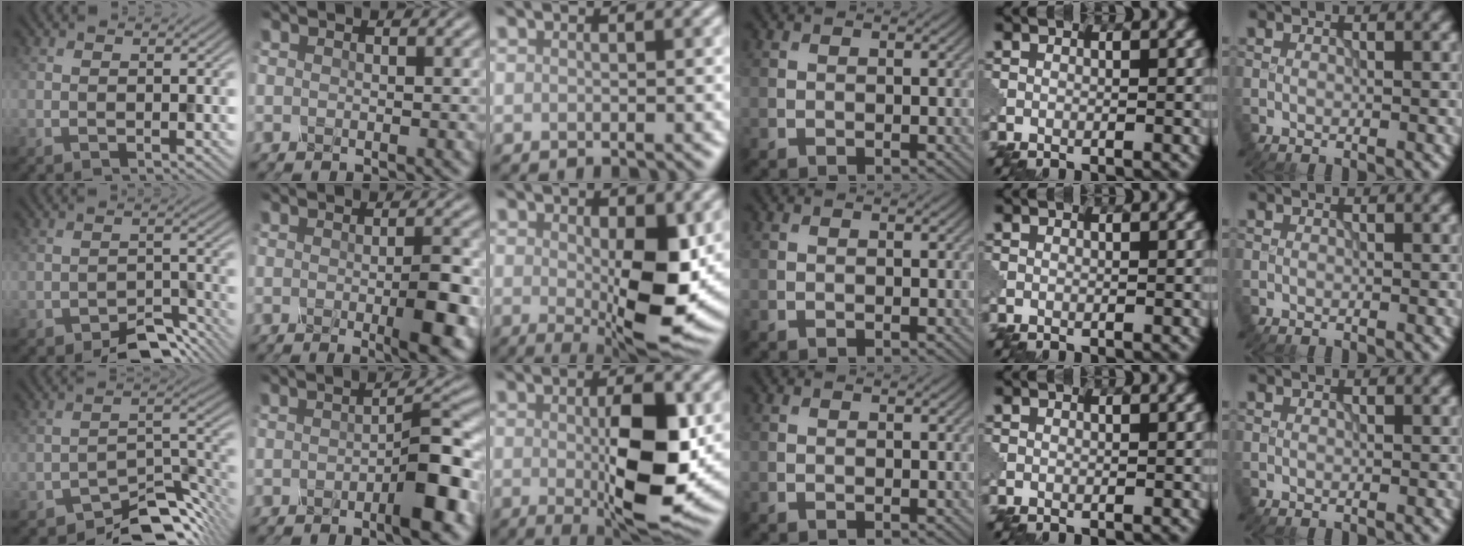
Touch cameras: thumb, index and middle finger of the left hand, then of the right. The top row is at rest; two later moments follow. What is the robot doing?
{"motion": "press", "object": "mechanical pencil"}